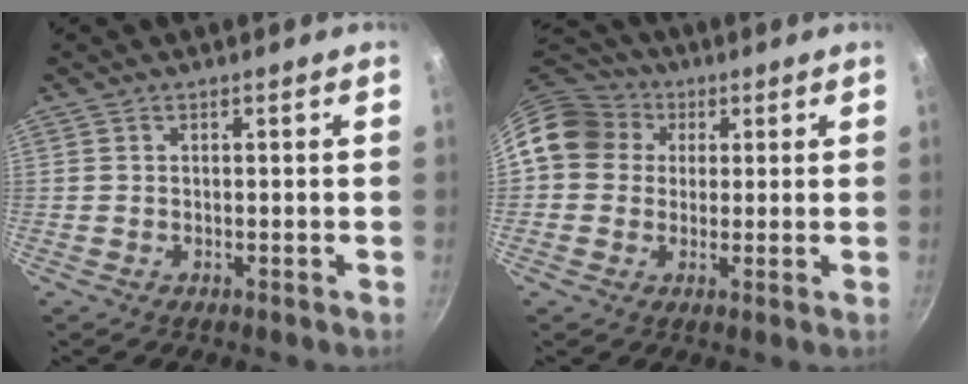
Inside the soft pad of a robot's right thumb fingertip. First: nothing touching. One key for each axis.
{"total": 12.3, "fx": 2.8, "fy": 10.7, "fz": 5.3, "tx": -0.077, "ty": 0.030, "tz": 0.033}